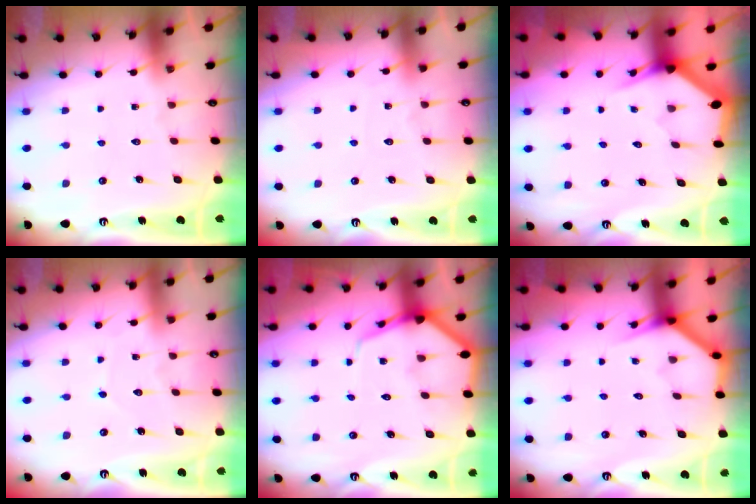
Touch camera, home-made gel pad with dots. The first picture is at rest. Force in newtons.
{"total": 3.9, "press": 3.8, "slide": 0.6}
{"total": 3.2, "press": 3.2, "slide": 0.1}
{"total": 3.3, "press": 3.3, "slide": 0.1}
{"total": 6.7, "press": 6.7, "slide": 0.7}
{"total": 3.8, "press": 3.8, "slide": 0.3}